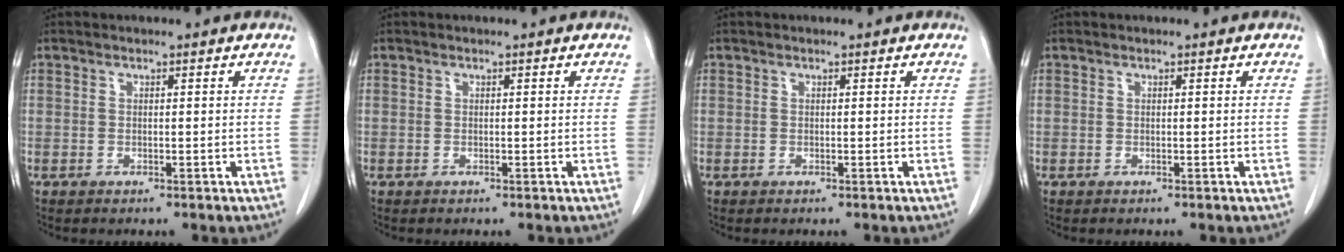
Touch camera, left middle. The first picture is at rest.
{"total": 0.0}
{"total": 0.0}
{"total": 0.0}